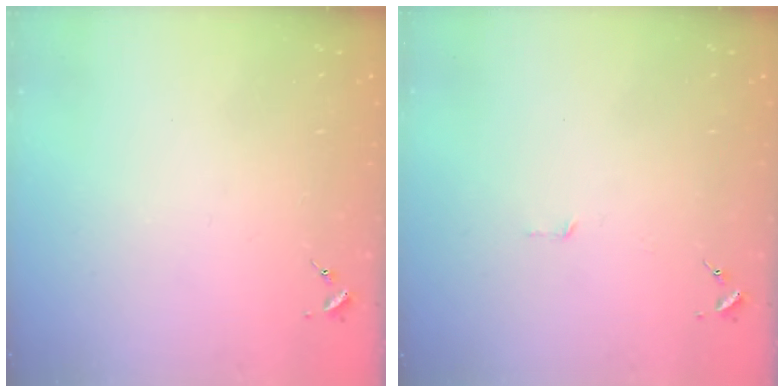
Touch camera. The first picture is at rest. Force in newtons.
{"total": 2.8, "press": 2.8, "slide": 0.2}